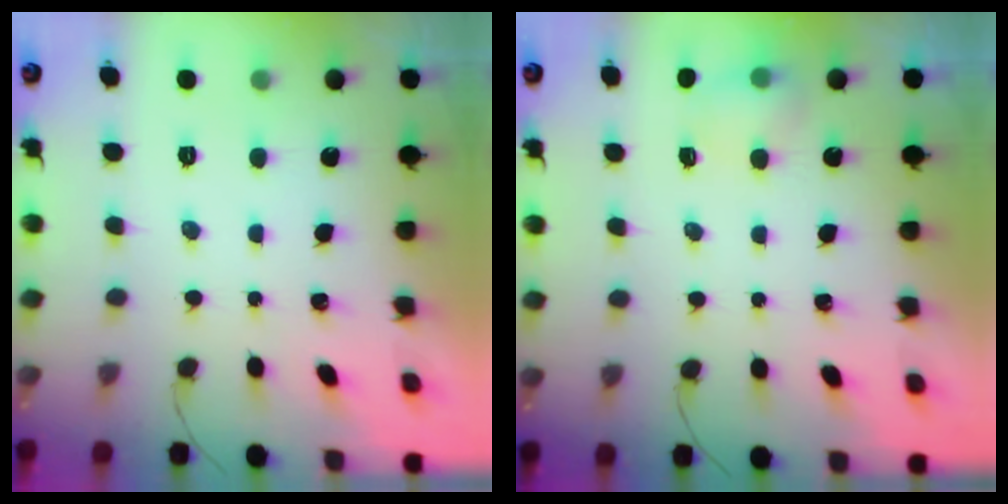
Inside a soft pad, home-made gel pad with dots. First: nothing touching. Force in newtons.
{"total": 7.8, "press": 4.2, "slide": 6.5}